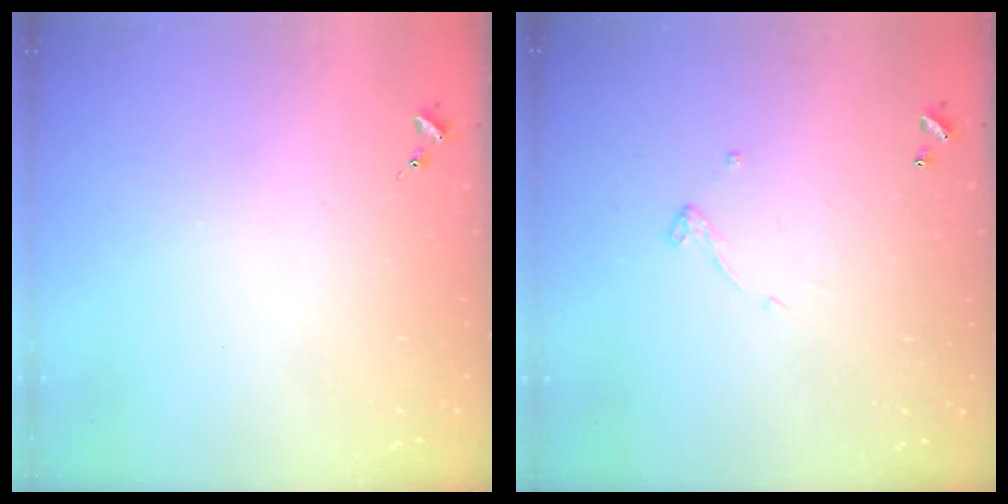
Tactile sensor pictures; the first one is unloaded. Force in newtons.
{"total": 4.9, "press": 4.9, "slide": 0.2}